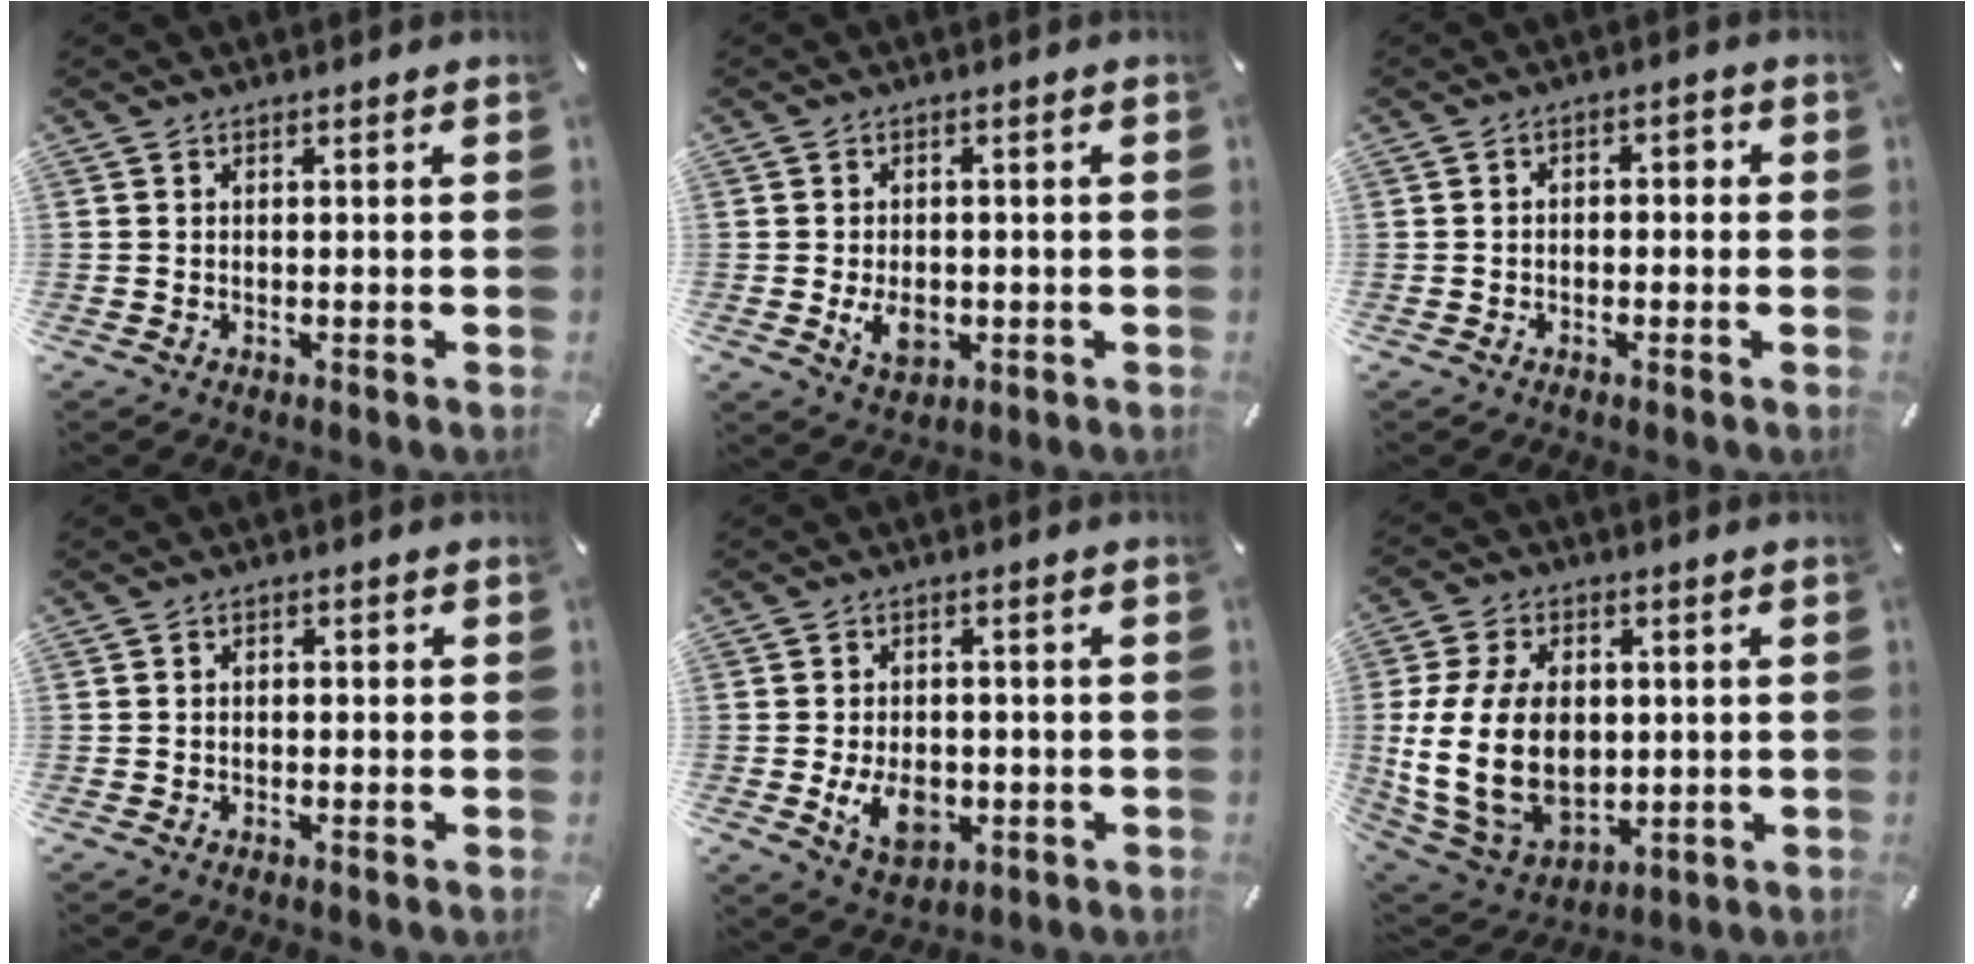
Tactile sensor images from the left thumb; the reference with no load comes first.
{"total": 5.9, "force": [-1.2, 4.1, 4.1], "torque": [-0.072, -0.006, -0.024]}
{"total": 2.8, "force": [-1.7, 1.7, 1.4], "torque": [-0.024, 0.015, -0.035]}
{"total": 1.5, "force": [-0.8, 1.0, 0.7], "torque": [-0.014, 0.007, -0.018]}
{"total": 8.7, "force": [-2.0, 6.0, 5.9], "torque": [-0.119, 0.005, -0.034]}
{"total": 20.1, "force": [0.1, 14.5, 14.0], "torque": [-0.289, -0.005, 0.007]}